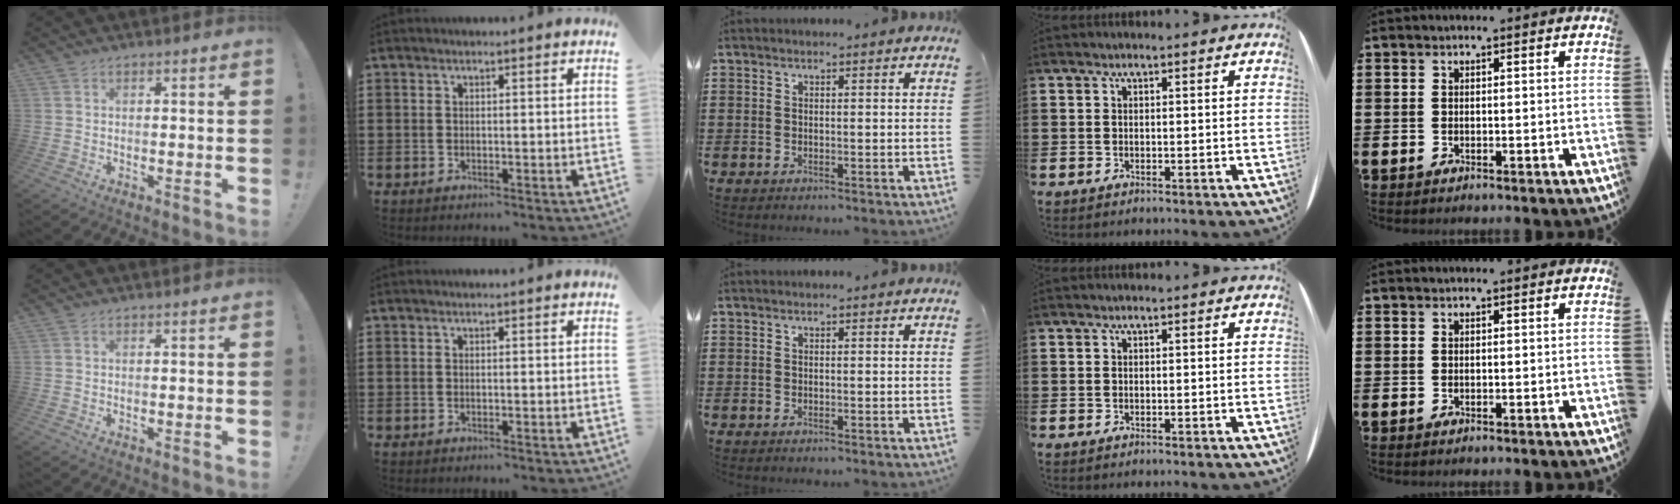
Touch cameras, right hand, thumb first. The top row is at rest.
{}